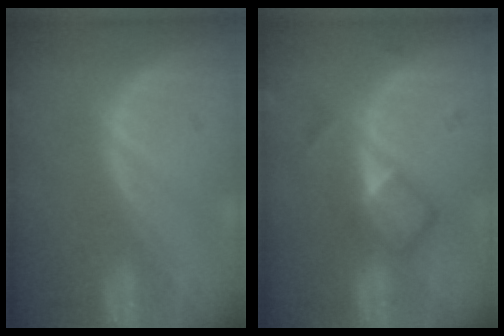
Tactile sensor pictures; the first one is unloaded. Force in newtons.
{"total": 4.8, "press": 4.6, "slide": 1.3}